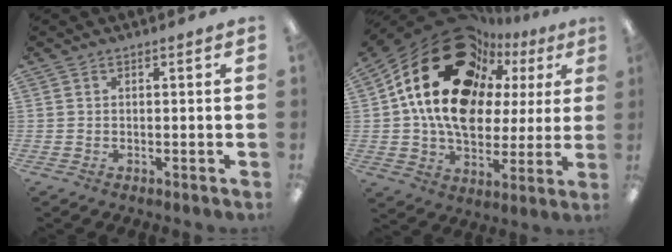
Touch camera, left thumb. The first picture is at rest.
{"total": 23.9, "force": [10.0, 16.7, 13.9], "torque": [-0.258, -0.053, 0.177]}